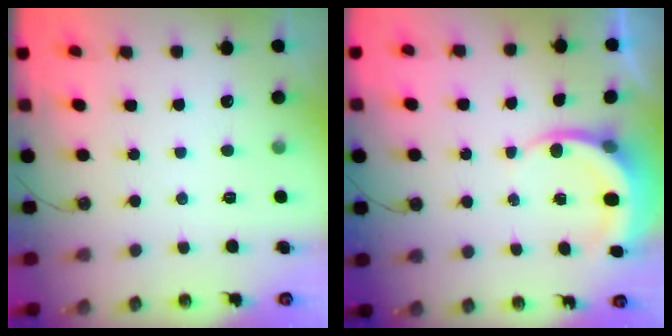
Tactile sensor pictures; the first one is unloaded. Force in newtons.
{"total": 5.0, "press": 5.0, "slide": 0.4}